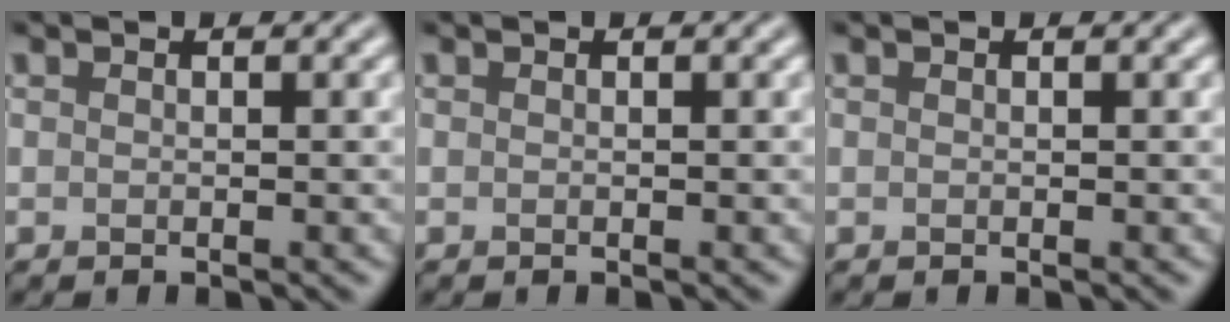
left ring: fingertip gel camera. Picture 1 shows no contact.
{"total": 0.0}
{"total": 0.0}